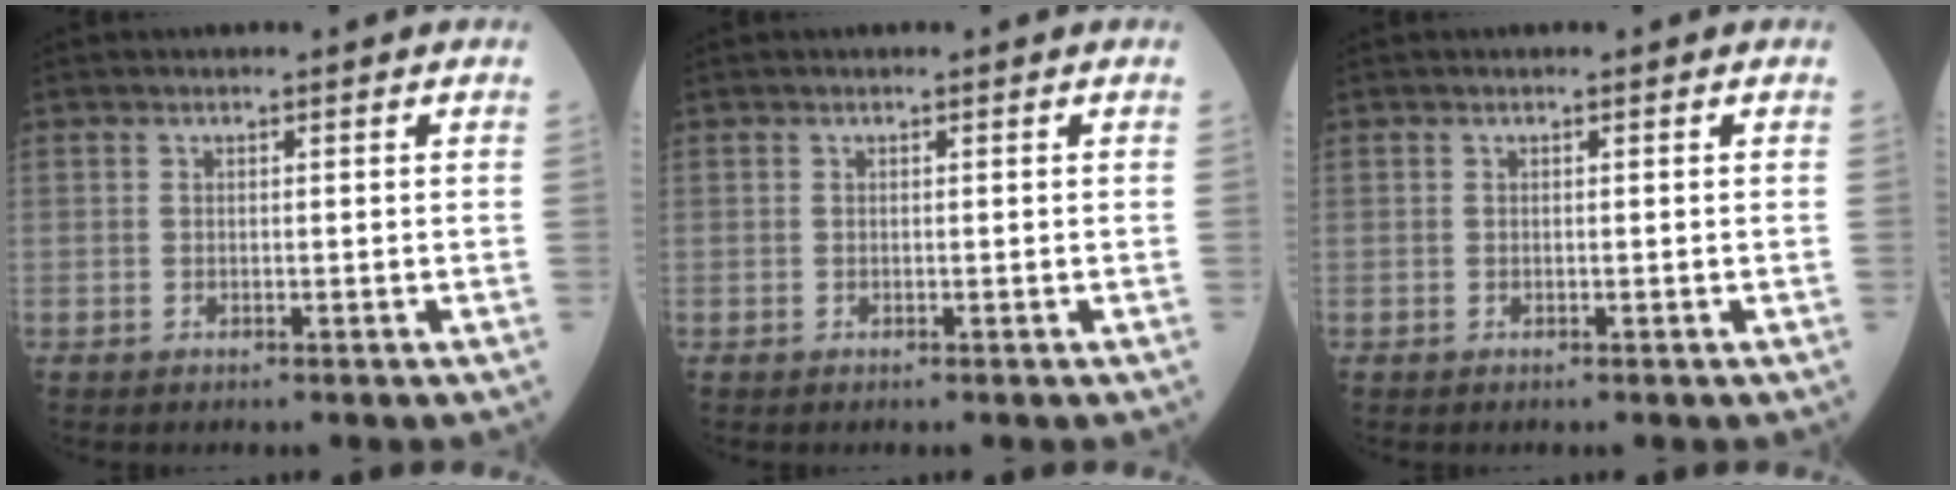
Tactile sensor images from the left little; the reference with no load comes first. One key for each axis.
{"total": 0.0}
{"total": 0.0}